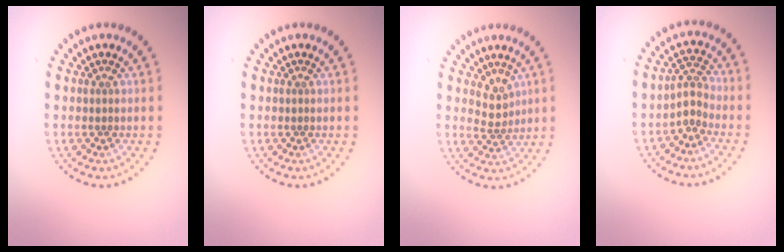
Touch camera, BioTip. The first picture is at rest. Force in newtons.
{"total": 0.0}
{"total": 2.0, "press": 1.4, "slide": 1.4}
{"total": 2.1, "press": 1.5, "slide": 1.4}